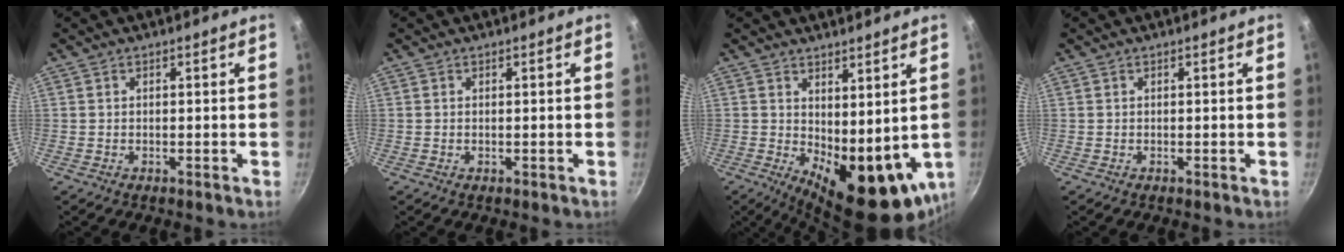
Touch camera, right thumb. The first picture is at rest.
{"total": 0.0}
{"total": 14.1, "force": [1.3, 6.5, 12.5], "torque": [-0.145, -0.033, 0.040]}
{"total": 0.0}